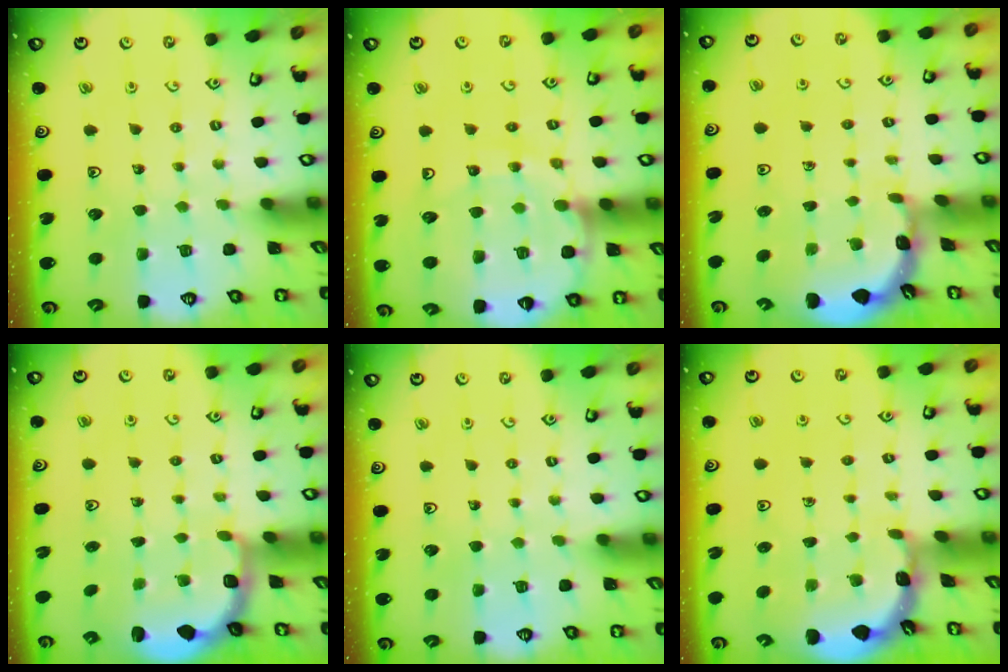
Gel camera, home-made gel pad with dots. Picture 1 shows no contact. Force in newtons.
{"total": 13.1, "press": 13.0, "slide": 1.5}
{"total": 1.7, "press": 1.7, "slide": 0.1}
{"total": 2.8, "press": 2.2, "slide": 1.7}
{"total": 0.0}
{"total": 1.6, "press": 1.6, "slide": 0.1}